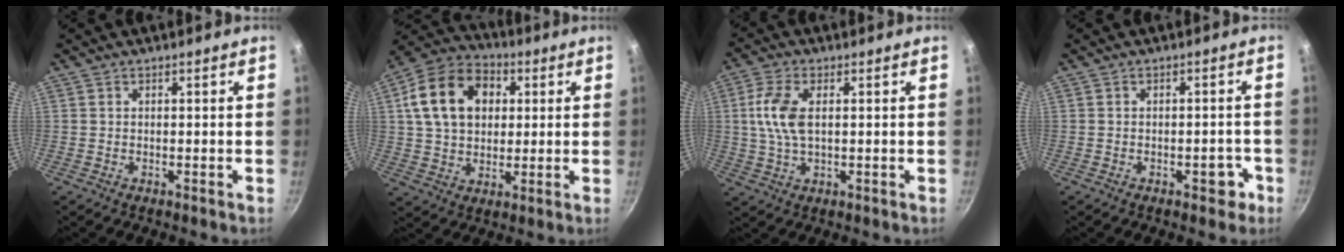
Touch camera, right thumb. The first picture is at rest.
{"total": 16.4, "force": [4.0, 12.0, 10.4], "torque": [-0.160, 0.015, 0.057]}
{"total": 7.9, "force": [1.2, 4.1, 6.7], "torque": [-0.139, 0.007, 0.020]}
{"total": 3.8, "force": [-1.1, 2.3, 2.8], "torque": [-0.005, 0.010, -0.013]}